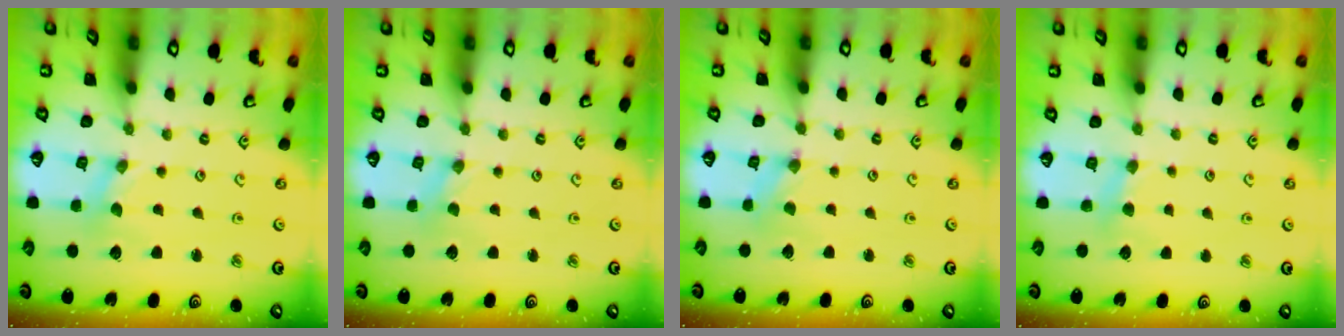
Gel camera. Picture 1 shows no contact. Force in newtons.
{"total": 0.0}
{"total": 0.0}
{"total": 3.9, "press": 3.9, "slide": 0.4}